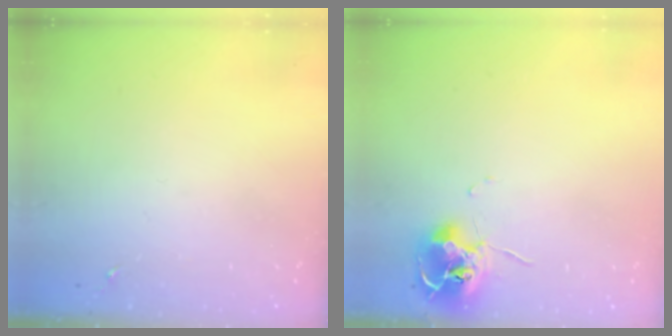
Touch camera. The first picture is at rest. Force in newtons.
{"total": 10.4, "press": 10.4, "slide": 0.9}